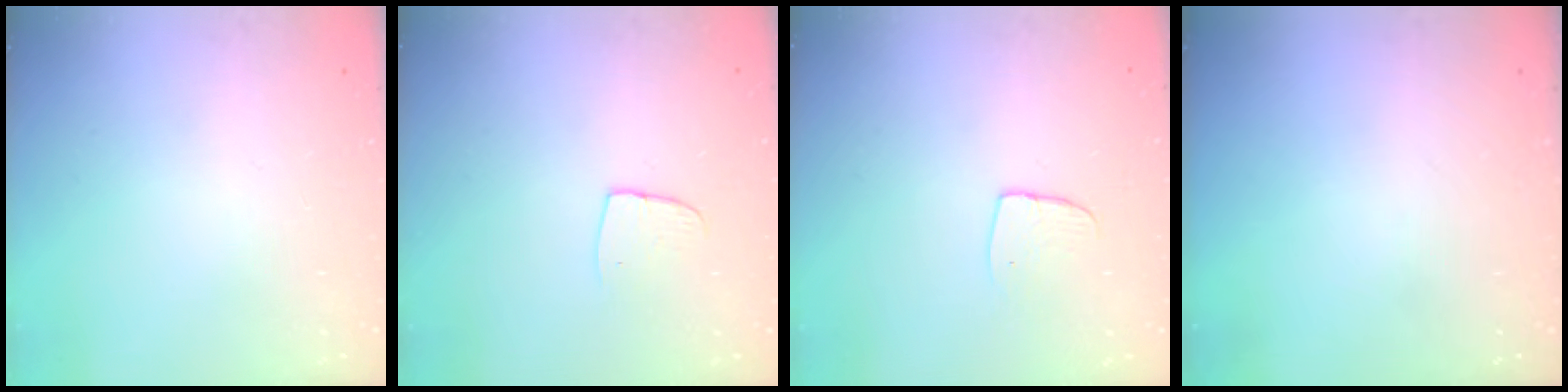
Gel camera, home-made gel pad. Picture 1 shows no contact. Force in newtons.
{"total": 6.4, "press": 6.4, "slide": 0.3}
{"total": 6.5, "press": 6.5, "slide": 0.5}
{"total": 0.0}